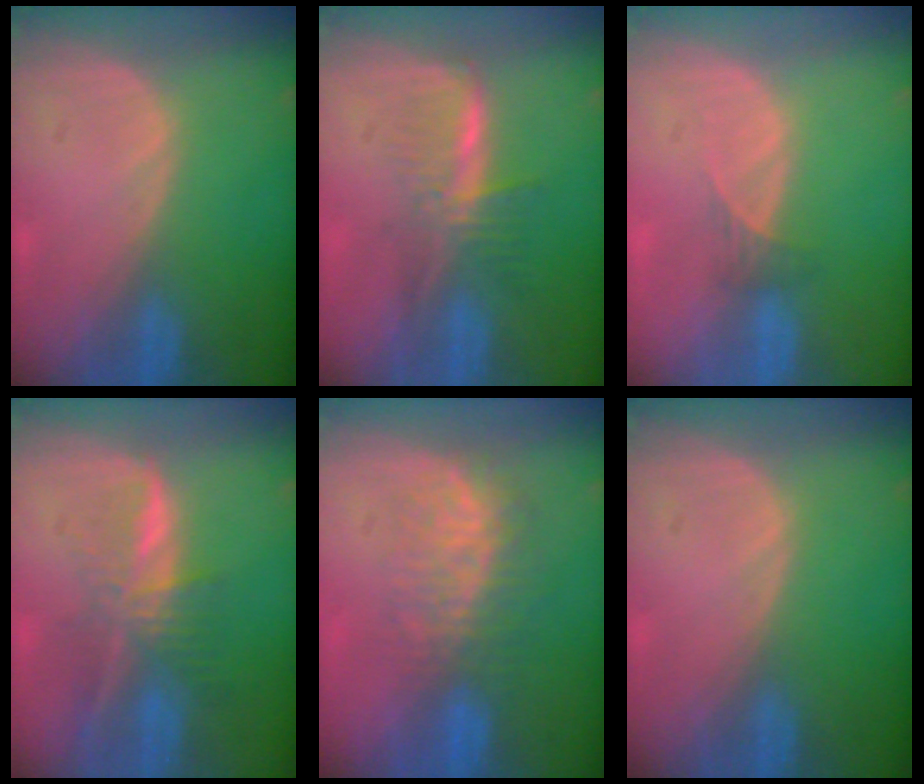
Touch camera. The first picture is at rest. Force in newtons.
{"total": 5.8, "press": 5.2, "slide": 2.7}
{"total": 1.6, "press": 1.3, "slide": 0.9}
{"total": 7.4, "press": 6.2, "slide": 3.9}
{"total": 8.0, "press": 7.4, "slide": 3.1}
{"total": 0.0}